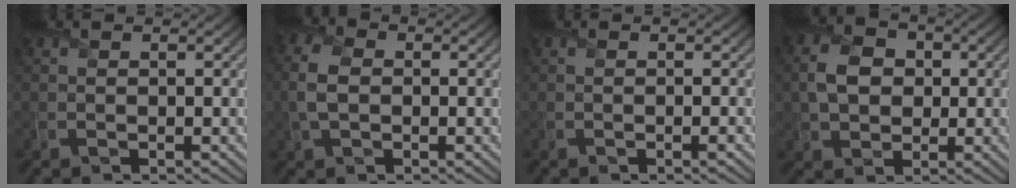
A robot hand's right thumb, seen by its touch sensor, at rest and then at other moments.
{"total": 4.5, "force": [-0.2, 3.1, 3.3], "torque": [-0.092, 0.004, -0.011]}
{"total": 0.8, "force": [-0.3, 0.0, 0.7], "torque": [-0.012, 0.002, -0.006]}
{"total": 5.8, "force": [0.3, 4.5, 3.7], "torque": [-0.086, 0.005, 0.000]}